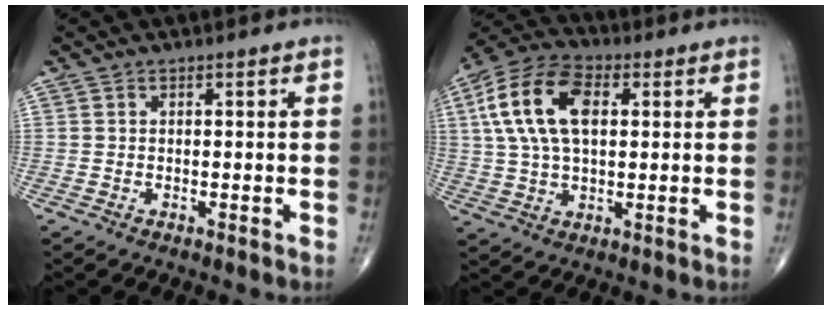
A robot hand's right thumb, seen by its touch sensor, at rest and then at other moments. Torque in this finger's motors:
{"motor_torque": [0.85, 0.93, 1.03, 0.37, 0.20]}